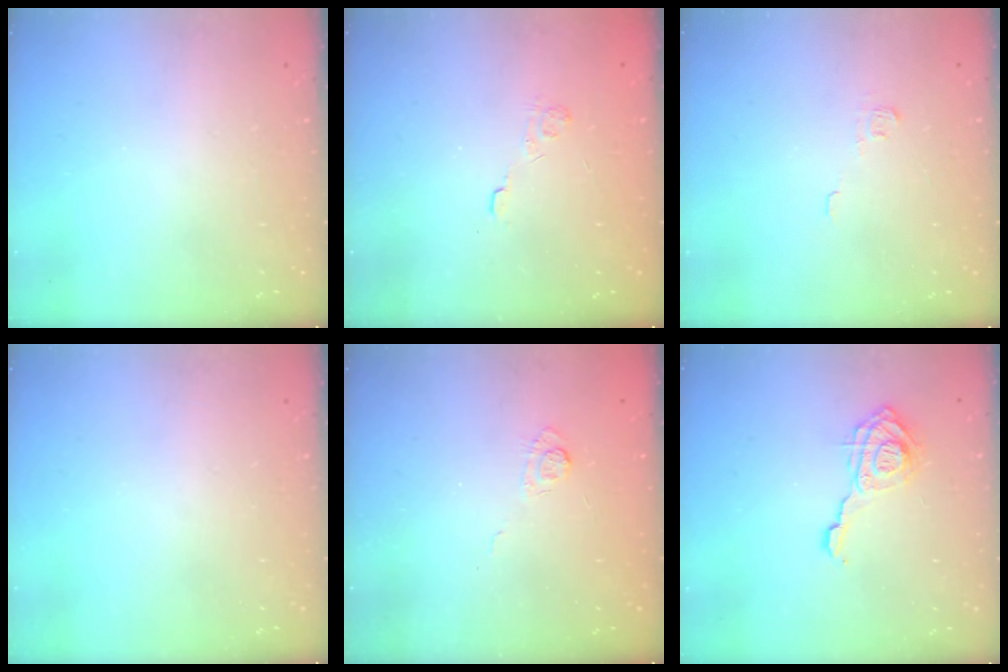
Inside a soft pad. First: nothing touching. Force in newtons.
{"total": 2.3, "press": 1.8, "slide": 1.4}
{"total": 2.8, "press": 2.8, "slide": 0.4}
{"total": 0.0}
{"total": 2.9, "press": 2.4, "slide": 1.6}
{"total": 12.7, "press": 12.6, "slide": 1.4}